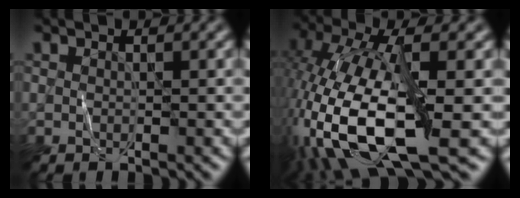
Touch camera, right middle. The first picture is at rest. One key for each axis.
{"total": 13.4, "fx": -4.1, "fy": 5.1, "fz": 11.7, "tx": -0.261, "ty": -0.007, "tz": -0.081}